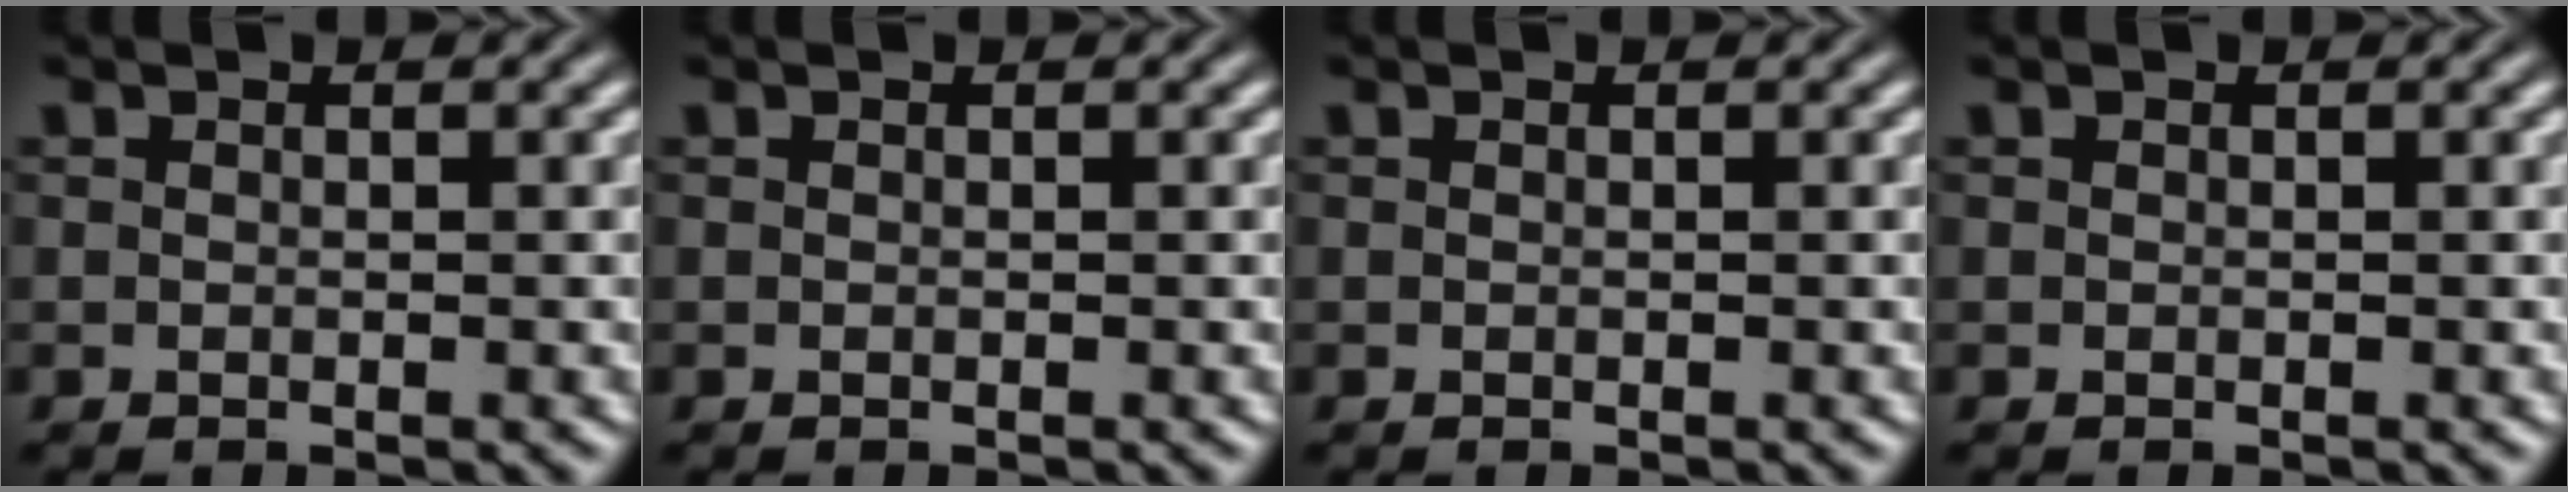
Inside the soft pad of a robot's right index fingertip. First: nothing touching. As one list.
[{"total": 0.0}, {"total": 0.0}, {"total": 0.0}]